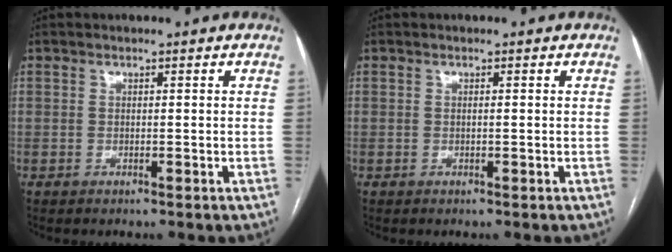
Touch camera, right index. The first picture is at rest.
{"total": 0.0}